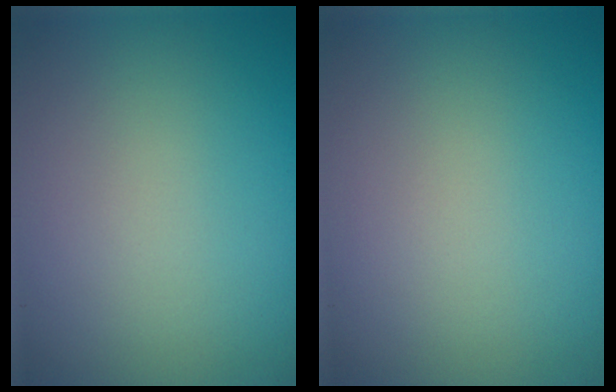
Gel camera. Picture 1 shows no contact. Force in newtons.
{"total": 0.0}